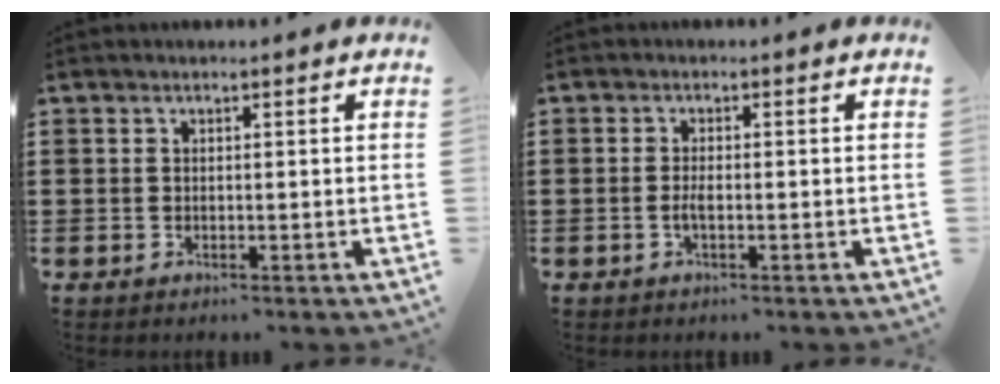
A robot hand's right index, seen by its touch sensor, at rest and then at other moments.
{"total": 1.5, "force": [-0.6, 0.2, 1.4], "torque": [-0.034, -0.005, -0.012]}